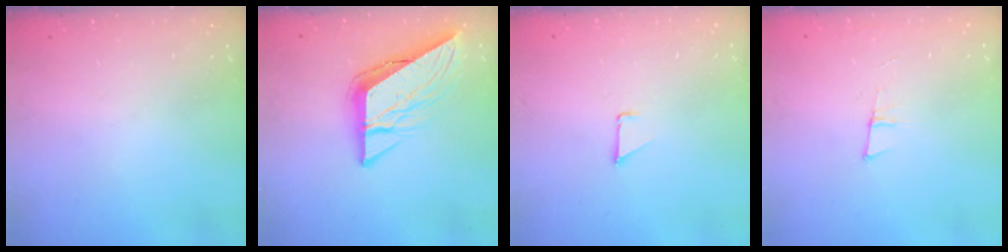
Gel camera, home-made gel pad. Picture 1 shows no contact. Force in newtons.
{"total": 11.6, "press": 11.5, "slide": 1.4}
{"total": 0.9, "press": 0.9, "slide": 0.1}
{"total": 5.4, "press": 4.6, "slide": 2.7}